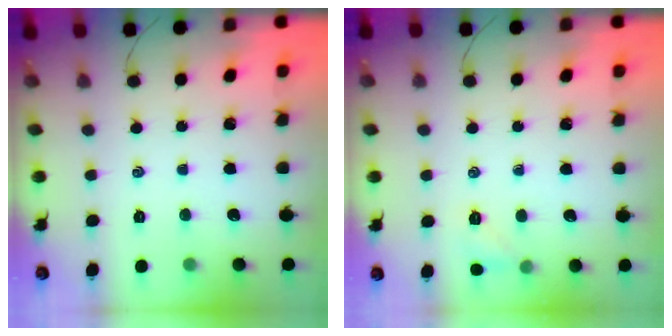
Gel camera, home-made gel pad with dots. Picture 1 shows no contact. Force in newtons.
{"total": 5.3, "press": 5.1, "slide": 1.4}